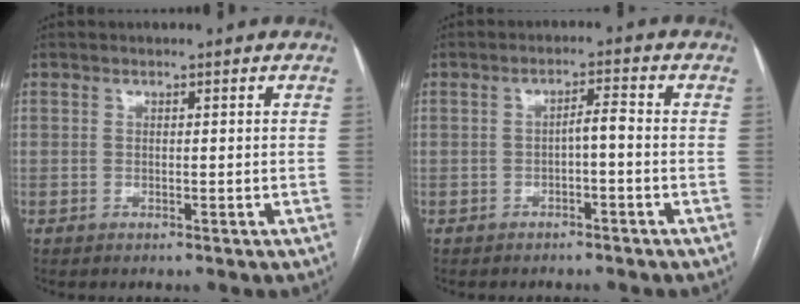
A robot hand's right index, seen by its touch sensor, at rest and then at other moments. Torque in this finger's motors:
{"motor_torque": [0.31, -0.22, 0.01, 0.05]}